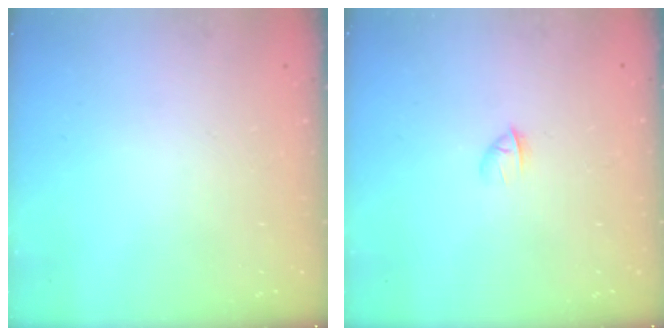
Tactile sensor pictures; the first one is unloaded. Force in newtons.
{"total": 2.4, "press": 2.2, "slide": 0.8}